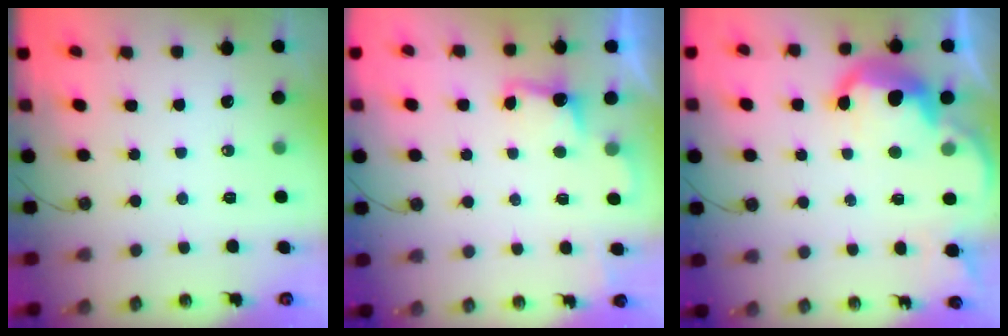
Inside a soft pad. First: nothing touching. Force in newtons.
{"total": 2.0, "press": 1.7, "slide": 0.9}
{"total": 9.1, "press": 9.0, "slide": 0.9}